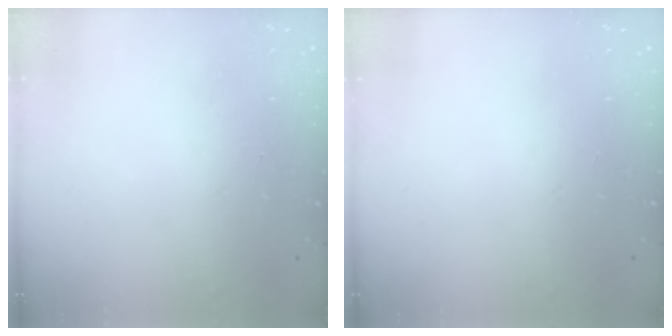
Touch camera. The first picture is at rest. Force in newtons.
{"total": 0.0}